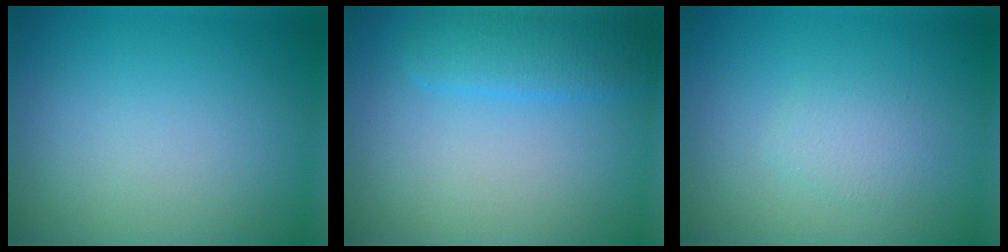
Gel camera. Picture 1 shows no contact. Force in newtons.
{"total": 2.8, "press": 2.8, "slide": 0.1}
{"total": 1.4, "press": 1.4, "slide": 0.1}